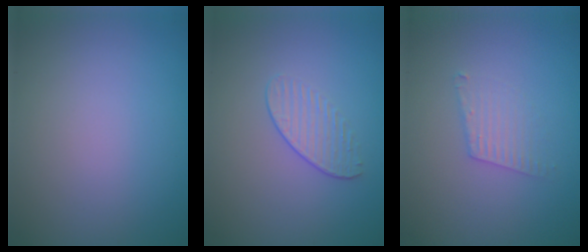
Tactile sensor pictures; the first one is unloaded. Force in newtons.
{"total": 1.6, "press": 1.1, "slide": 1.2}
{"total": 2.0, "press": 2.0, "slide": 0.1}